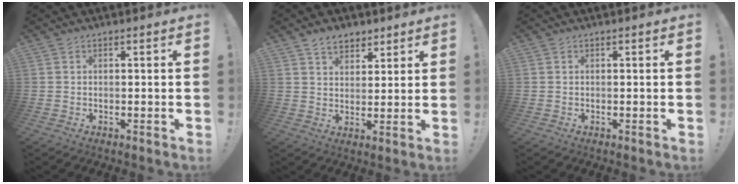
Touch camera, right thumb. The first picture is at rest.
{"total": 6.5, "force": [4.5, 4.3, 2.1], "torque": [-0.029, -0.019, 0.083]}
{"total": 0.0}